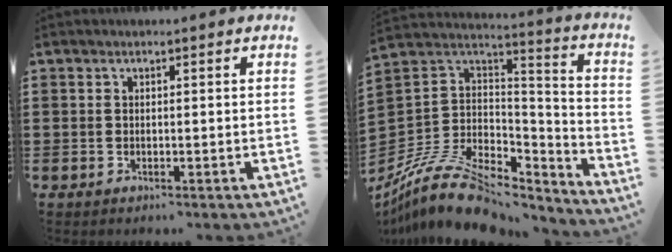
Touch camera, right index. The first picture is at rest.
{"total": 11.9, "force": [-8.5, 5.6, 6.1], "torque": [-0.133, 0.021, -0.159]}